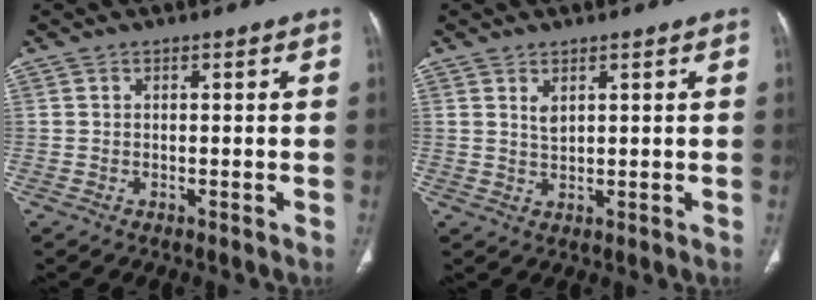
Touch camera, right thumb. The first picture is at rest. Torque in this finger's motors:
{"motor_torque": [0.35, 0.09, 0.68, -0.57, 0.00]}